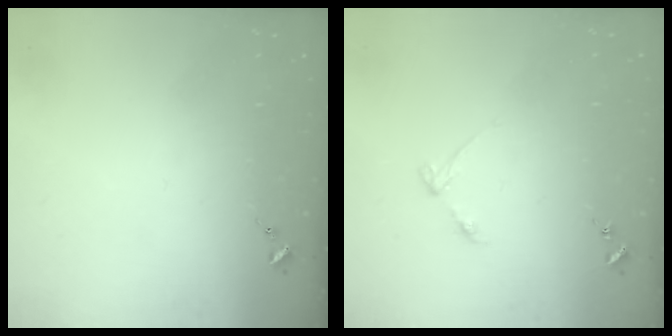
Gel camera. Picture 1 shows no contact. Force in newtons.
{"total": 3.4, "press": 3.4, "slide": 0.4}